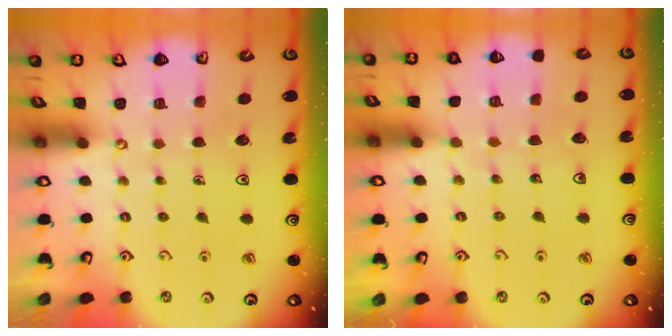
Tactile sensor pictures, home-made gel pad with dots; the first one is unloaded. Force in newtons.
{"total": 4.3, "press": 4.3, "slide": 0.2}